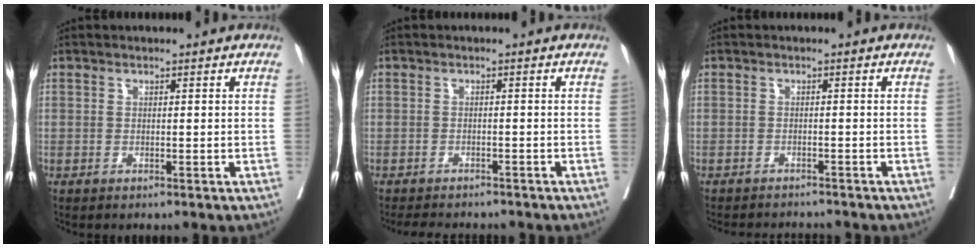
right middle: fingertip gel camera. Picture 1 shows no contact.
{"total": 6.6, "force": [-5.9, 2.1, 2.1], "torque": [-0.024, -0.004, -0.080]}
{"total": 5.5, "force": [-5.4, 0.5, 1.0], "torque": [-0.007, -0.009, -0.073]}